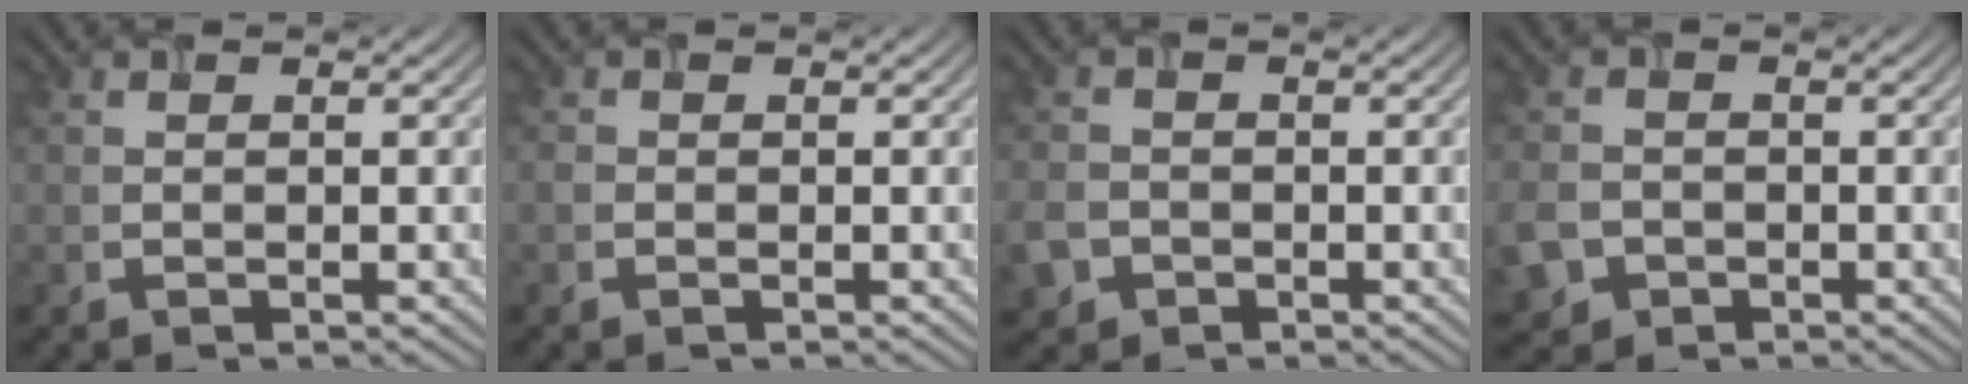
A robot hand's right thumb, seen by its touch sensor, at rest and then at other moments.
{"total": 0.7, "force": [-0.3, 0.6, 0.2], "torque": [-0.006, -0.003, -0.008]}
{"total": 3.5, "force": [-1.6, 2.8, 1.4], "torque": [-0.043, -0.008, -0.037]}
{"total": 4.4, "force": [-1.8, 3.6, 1.9], "torque": [-0.059, -0.011, -0.042]}